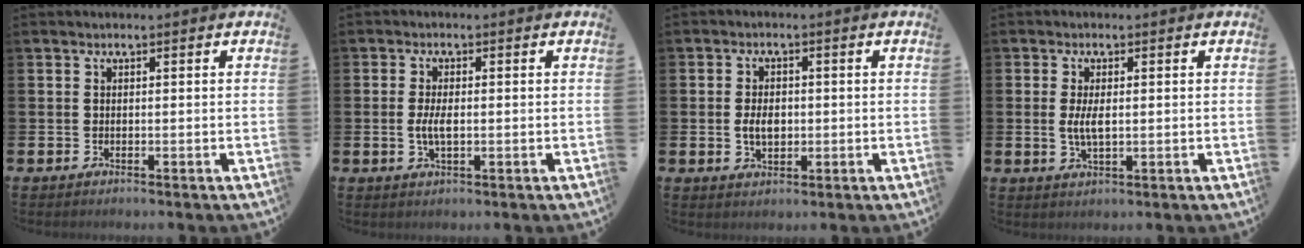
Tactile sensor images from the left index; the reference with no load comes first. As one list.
[{"total": 3.0, "force": [-0.2, 1.3, 2.7], "torque": [-0.055, -0.001, -0.008]}, {"total": 3.5, "force": [-0.1, 2.3, 2.6], "torque": [-0.031, -0.001, -0.008]}, {"total": 3.4, "force": [0.3, 1.4, 3.1], "torque": [-0.056, 0.003, 0.003]}]